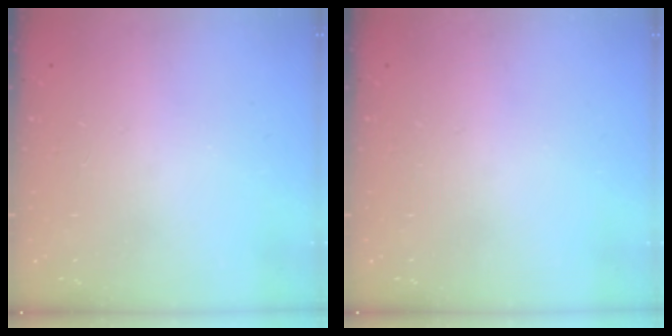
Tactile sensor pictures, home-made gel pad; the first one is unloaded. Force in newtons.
{"total": 0.0}